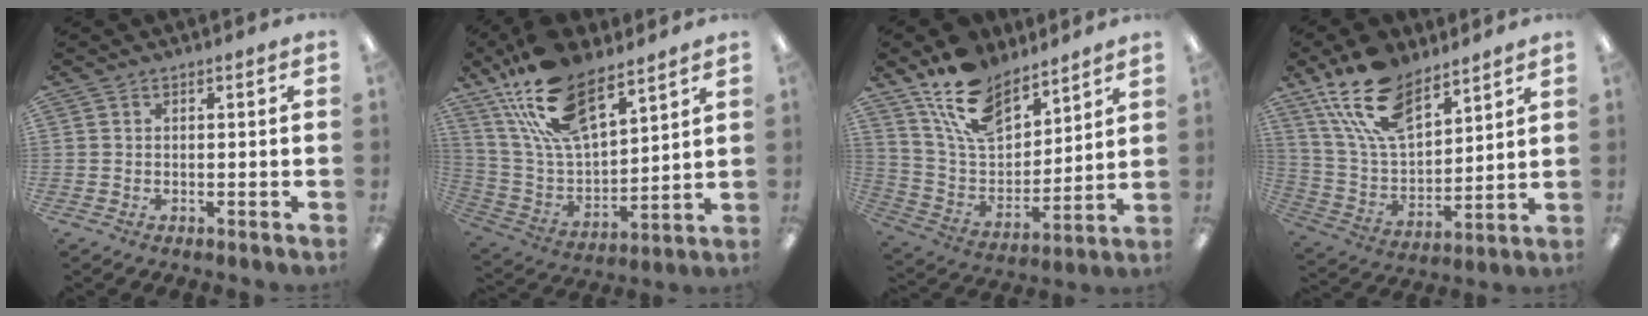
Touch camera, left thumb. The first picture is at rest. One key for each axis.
{"total": 21.1, "fx": 14.4, "fy": 8.9, "fz": 12.5, "tx": -0.254, "ty": -0.069, "tz": 0.261}
{"total": 16.6, "fx": 12.4, "fy": 8.2, "fz": 7.5, "tx": -0.157, "ty": -0.062, "tz": 0.232}
{"total": 18.3, "fx": 12.5, "fy": 8.9, "fz": 10.0, "tx": -0.203, "ty": -0.054, "tz": 0.231}